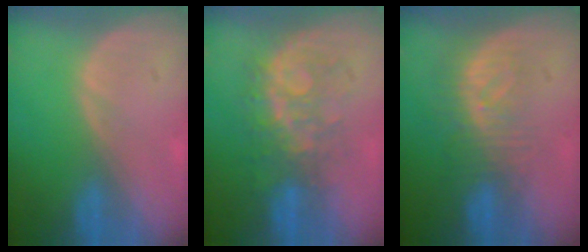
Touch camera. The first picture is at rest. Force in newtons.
{"total": 7.6, "press": 7.5, "slide": 1.5}
{"total": 8.2, "press": 7.3, "slide": 3.8}